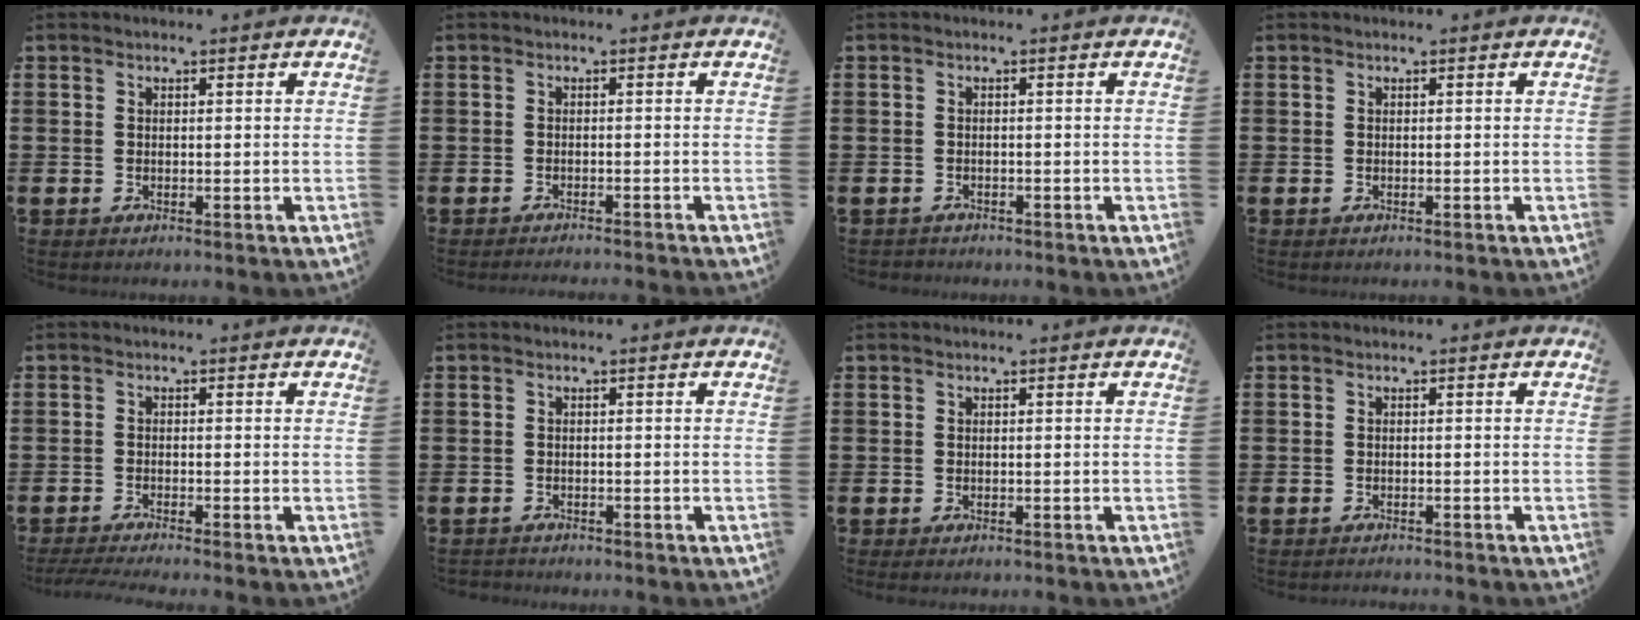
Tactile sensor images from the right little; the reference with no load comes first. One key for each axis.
{"total": 0.9, "fx": -0.9, "fy": -0.2, "fz": 0.0, "tx": 0.000, "ty": 0.000, "tz": -0.018}
{"total": 0.6, "fx": -0.5, "fy": 0.2, "fz": -0.1, "tx": -0.001, "ty": 0.001, "tz": -0.013}
{"total": 0.0}
{"total": 1.3, "fx": -1.1, "fy": 0.0, "fz": 0.7, "tx": -0.011, "ty": 0.002, "tz": -0.022}
{"total": 0.7, "fx": -0.6, "fy": 0.1, "fz": -0.1, "tx": 0.000, "ty": 0.000, "tz": -0.014}
{"total": 0.0}
{"total": 0.6, "fx": -0.6, "fy": -0.1, "fz": 0.0, "tx": 0.000, "ty": -0.001, "tz": -0.012}